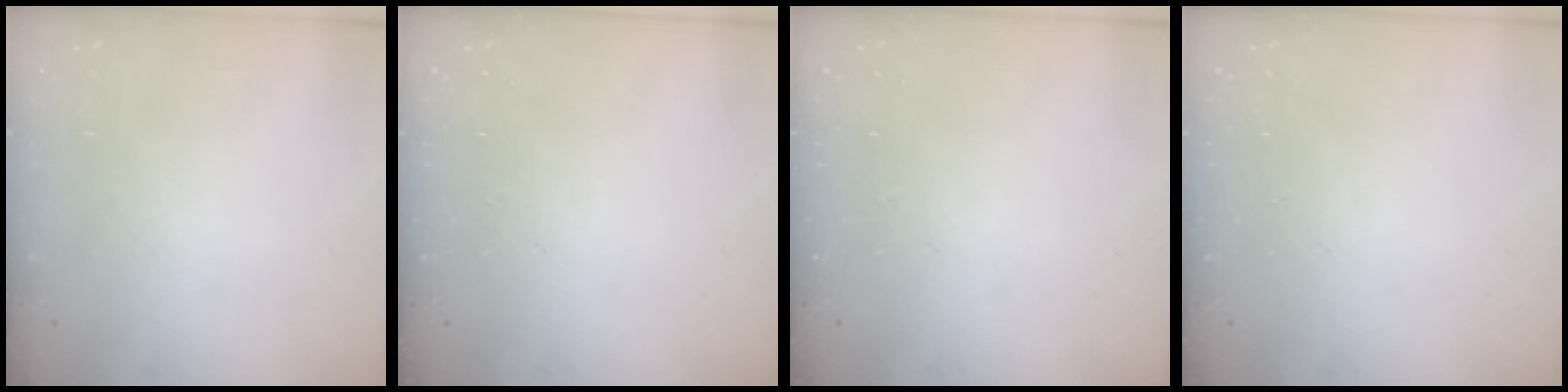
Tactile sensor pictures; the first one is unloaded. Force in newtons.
{"total": 0.0}
{"total": 0.0}
{"total": 0.0}